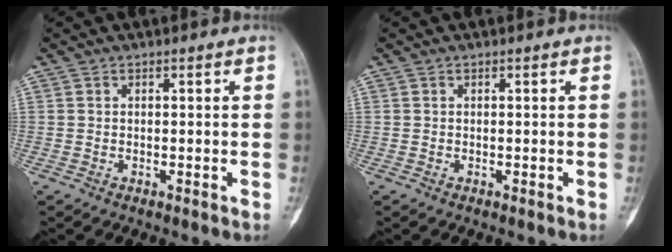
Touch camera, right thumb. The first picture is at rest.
{"total": 0.0}